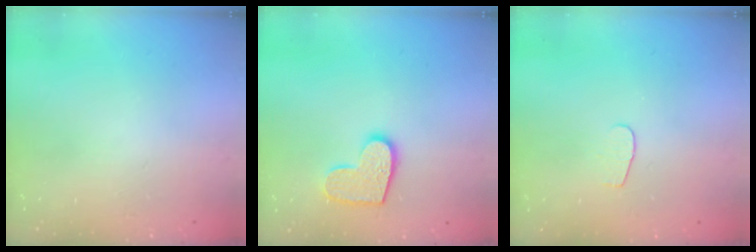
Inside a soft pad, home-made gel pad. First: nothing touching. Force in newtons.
{"total": 10.5, "press": 10.5, "slide": 0.6}
{"total": 3.2, "press": 3.2, "slide": 0.3}